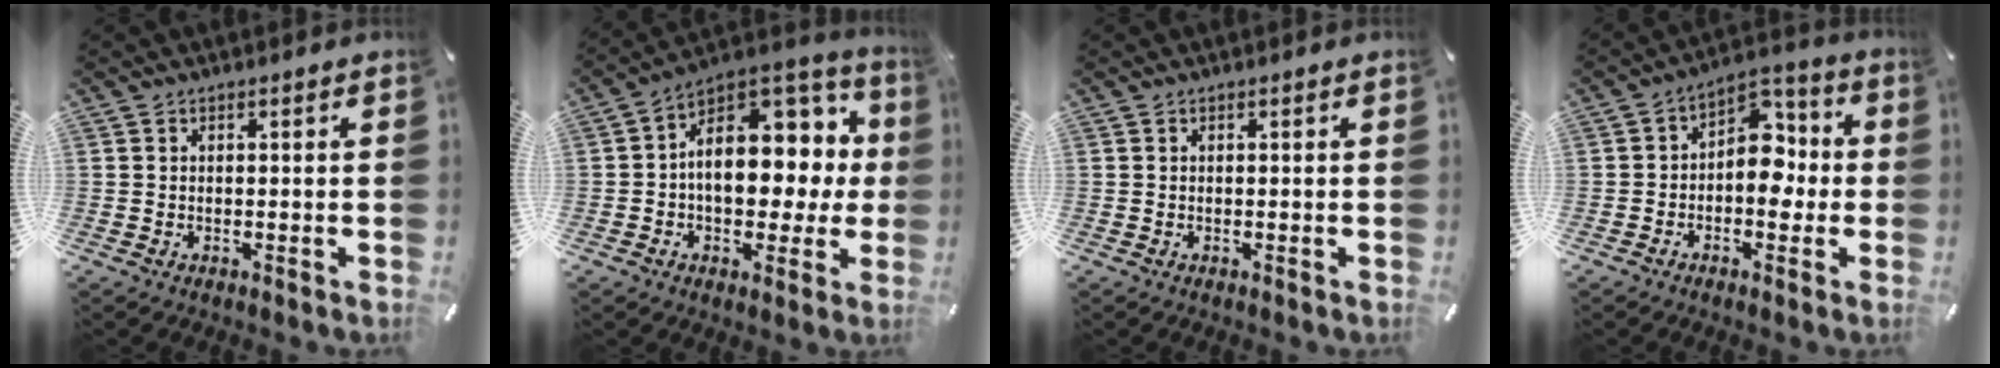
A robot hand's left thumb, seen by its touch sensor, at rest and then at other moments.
{"total": 14.9, "force": [1.0, 10.9, 10.2], "torque": [-0.122, -0.016, 0.022]}
{"total": 0.0}
{"total": 9.7, "force": [-1.0, 6.8, 6.9], "torque": [-0.083, 0.001, -0.022]}